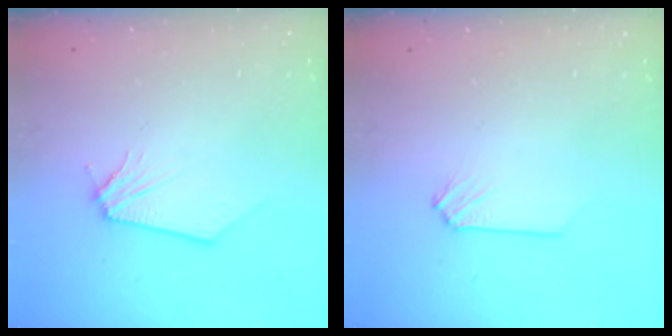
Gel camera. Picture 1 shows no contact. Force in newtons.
{"total": 0.0}